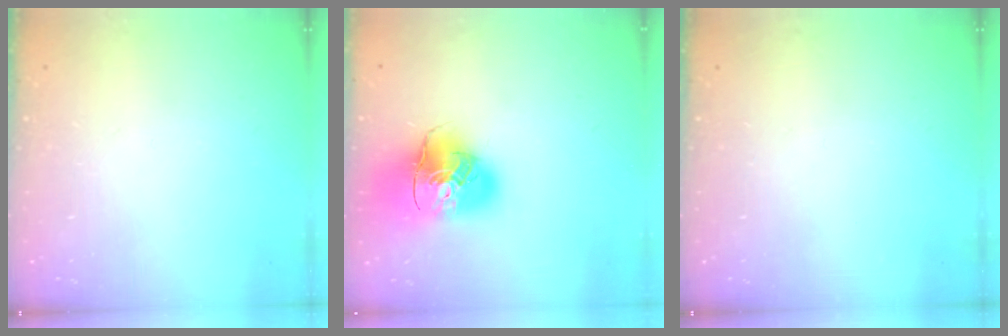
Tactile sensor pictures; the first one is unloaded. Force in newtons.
{"total": 17.7, "press": 17.5, "slide": 2.5}
{"total": 0.0}